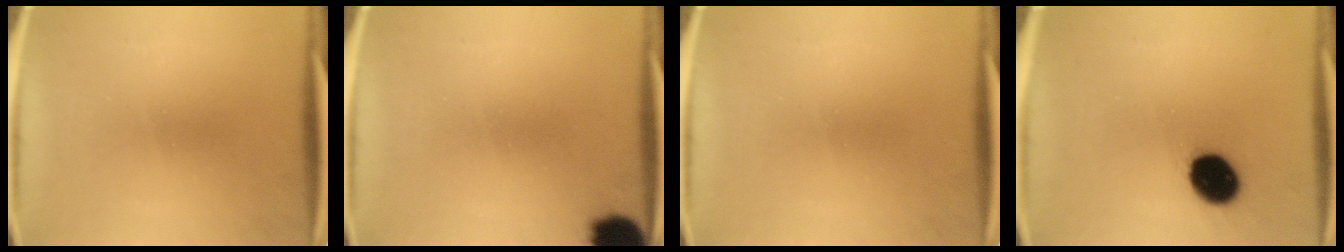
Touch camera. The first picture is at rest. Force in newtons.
{"total": 9.7}
{"total": 0.0}
{"total": 11.5}